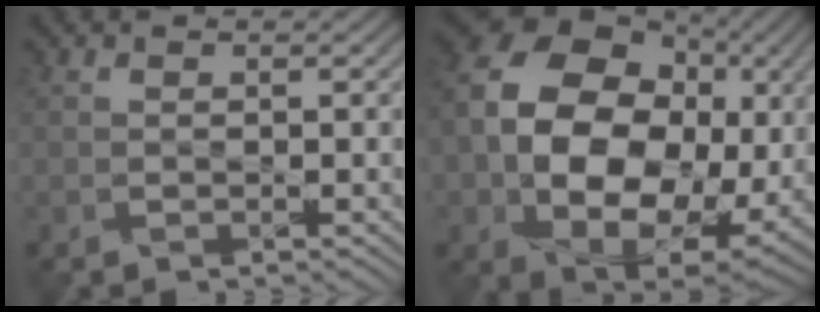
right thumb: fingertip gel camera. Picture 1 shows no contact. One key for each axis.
{"total": 18.8, "fx": 0.8, "fy": 14.0, "fz": 12.5, "tx": -0.266, "ty": -0.030, "tz": 0.031}